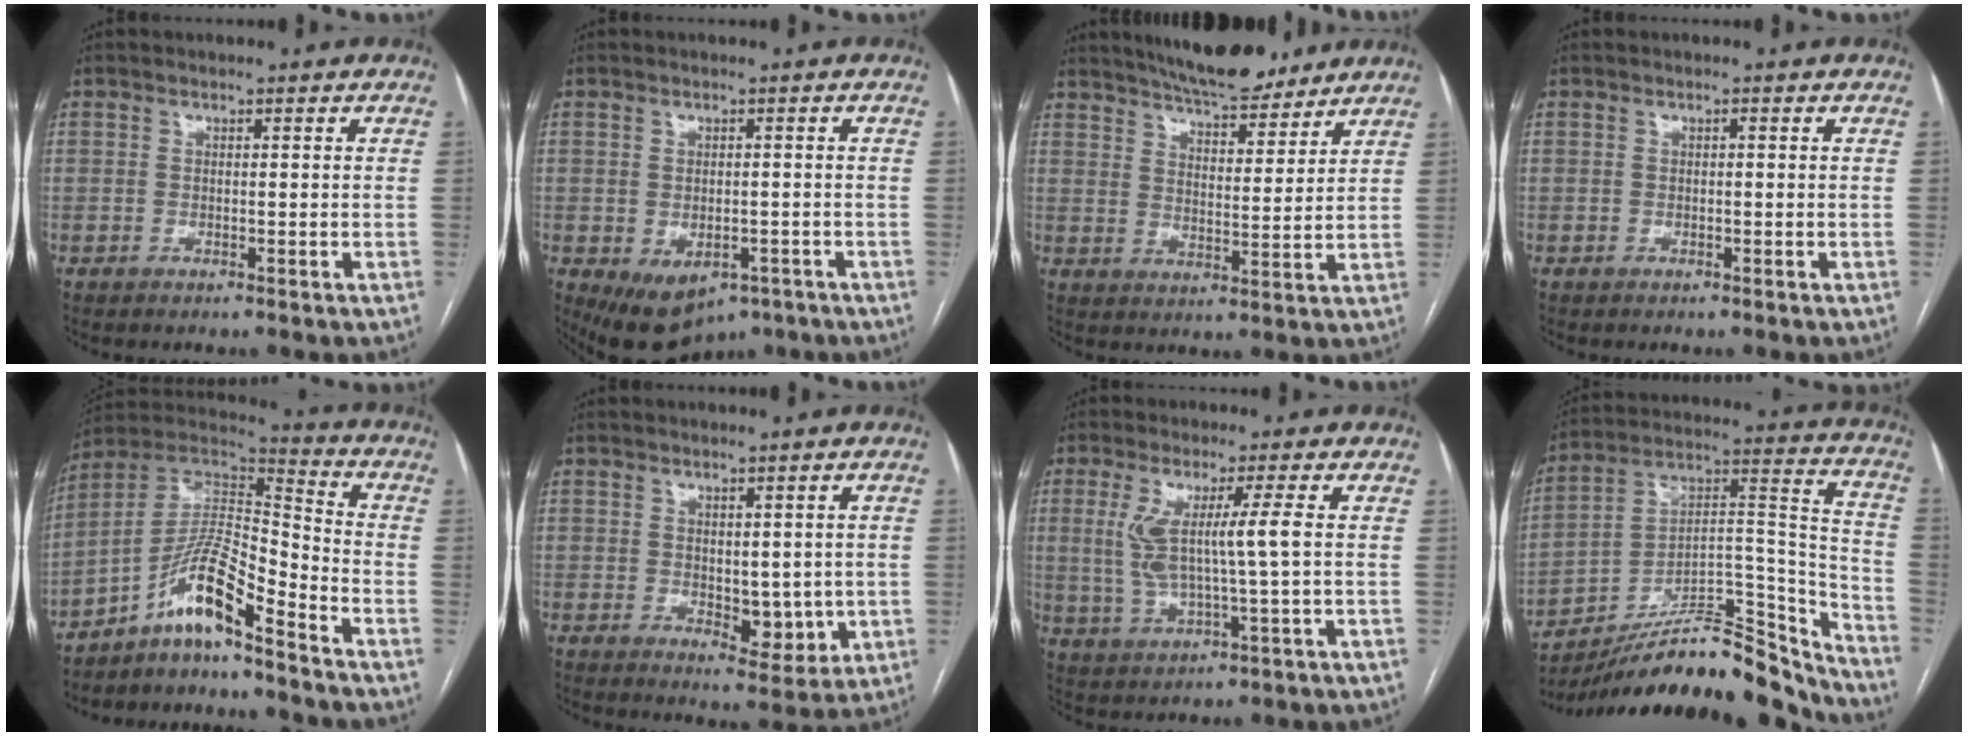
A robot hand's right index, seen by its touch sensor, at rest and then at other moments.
{"total": 8.6, "force": [-4.6, 5.4, 4.8], "torque": [-0.070, -0.005, -0.059]}
{"total": 12.6, "force": [11.1, 2.7, 5.3], "torque": [-0.083, -0.003, 0.168]}
{"total": 0.0}
{"total": 11.1, "force": [-7.7, 1.0, 7.9], "torque": [-0.156, 0.024, -0.142]}
{"total": 6.2, "force": [-0.2, 3.3, 5.2], "torque": [-0.055, -0.007, 0.010]}
{"total": 7.8, "force": [1.1, -0.1, 7.7], "torque": [-0.154, 0.002, 0.027]}
{"total": 22.3, "force": [-20.4, 2.9, 8.4], "torque": [-0.110, 0.045, -0.325]}